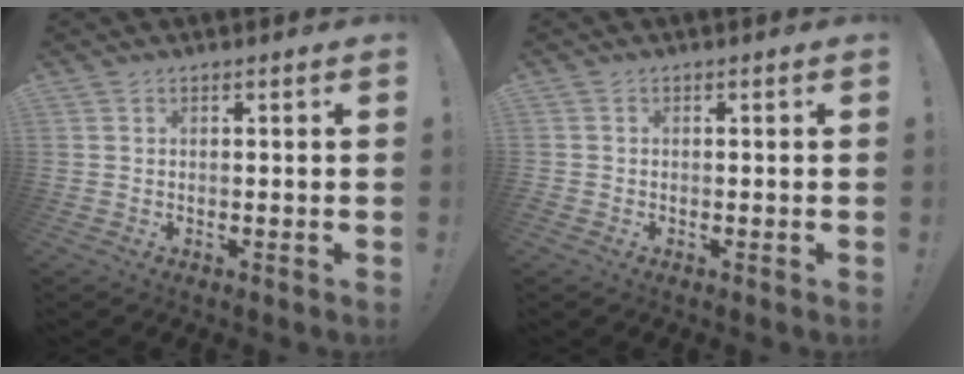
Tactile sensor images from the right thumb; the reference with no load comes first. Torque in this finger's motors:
{"motor_torque": [-0.02, 0.03, 0.22, -0.17, 0.03]}